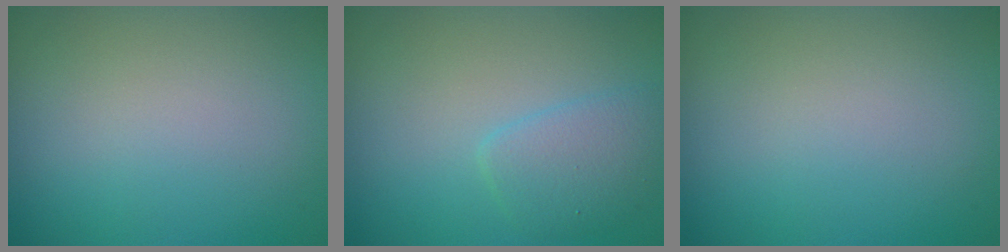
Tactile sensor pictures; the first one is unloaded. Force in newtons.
{"total": 2.7, "press": 2.7, "slide": 0.1}
{"total": 0.0}